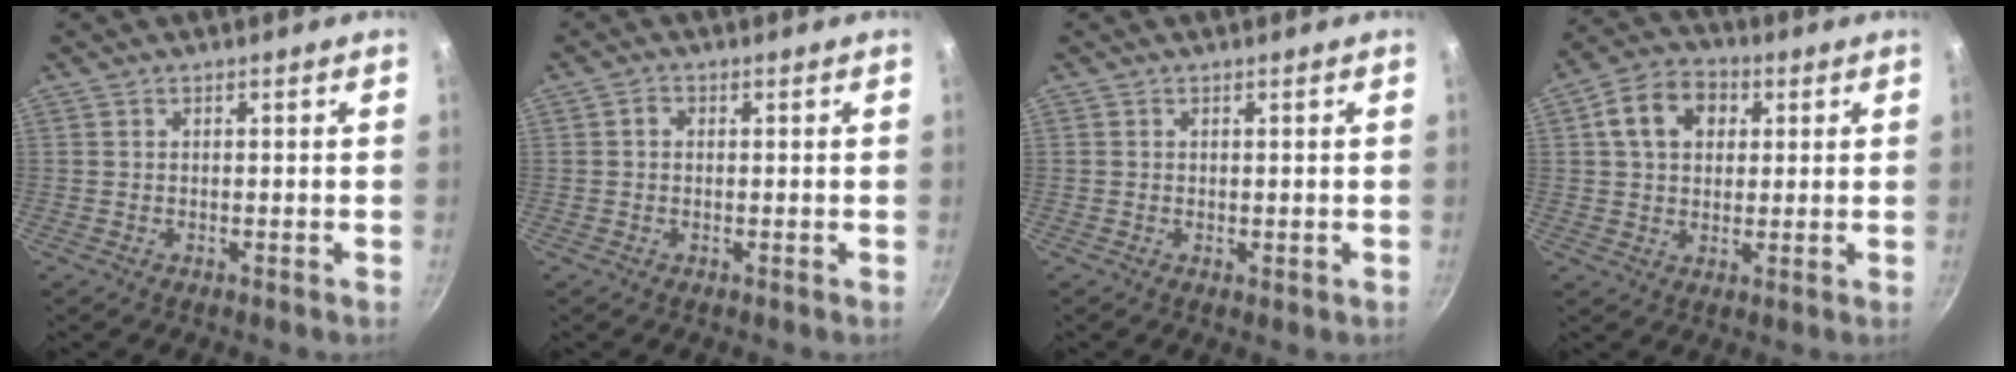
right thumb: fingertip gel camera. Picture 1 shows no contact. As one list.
[{"total": 1.4, "force": [0.1, 1.2, 0.8], "torque": [-0.013, 0.007, -0.001]}, {"total": 0.6, "force": [0.0, 0.3, 0.6], "torque": [-0.006, -0.003, -0.001]}, {"total": 10.3, "force": [2.8, 7.8, 6.1], "torque": [-0.082, 0.013, 0.035]}]